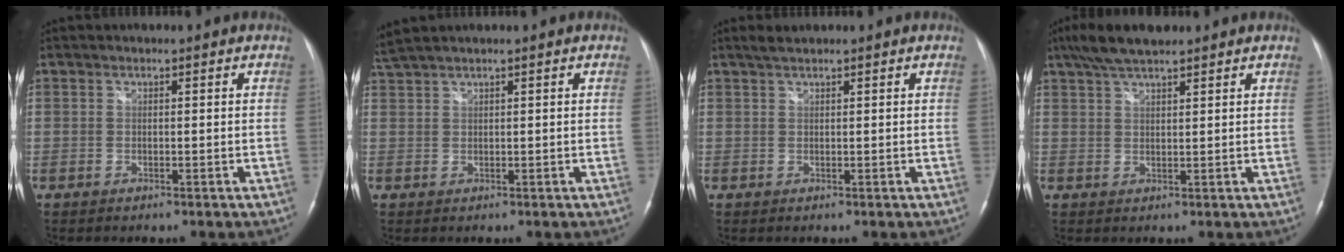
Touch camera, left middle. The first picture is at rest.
{"total": 3.7, "force": [3.1, -0.4, 2.0], "torque": [-0.047, 0.031, 0.065]}
{"total": 1.3, "force": [1.1, 0.1, 0.6], "torque": [-0.016, 0.009, 0.025]}
{"total": 6.3, "force": [5.0, 1.2, 3.7], "torque": [-0.074, 0.023, 0.092]}